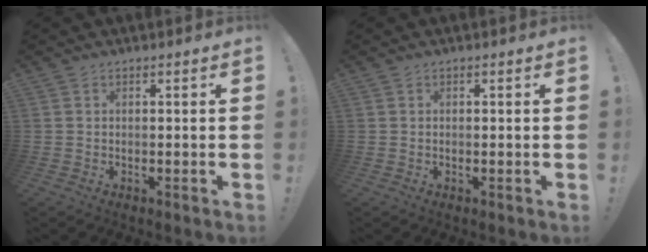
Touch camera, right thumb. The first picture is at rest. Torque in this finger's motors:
{"motor_torque": [0.12, 0.14, 0.08, -0.06, 0.00]}